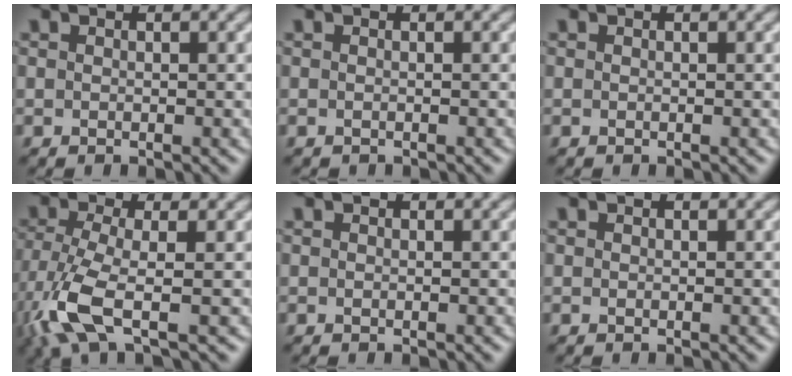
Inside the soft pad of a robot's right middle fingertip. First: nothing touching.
{"total": 0.7, "force": [-0.7, 0.1, 0.2], "torque": [-0.002, -0.007, -0.012]}
{"total": 0.0}
{"total": 6.3, "force": [-2.8, 1.9, 5.3], "torque": [-0.140, -0.018, -0.065]}
{"total": 0.0}
{"total": 0.0}